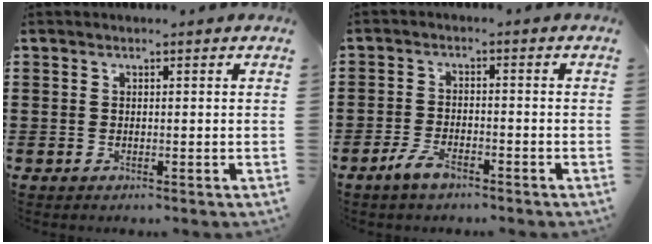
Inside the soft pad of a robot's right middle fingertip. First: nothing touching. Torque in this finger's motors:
{"motor_torque": [1.91, 0.23, 0.15, 0.10]}